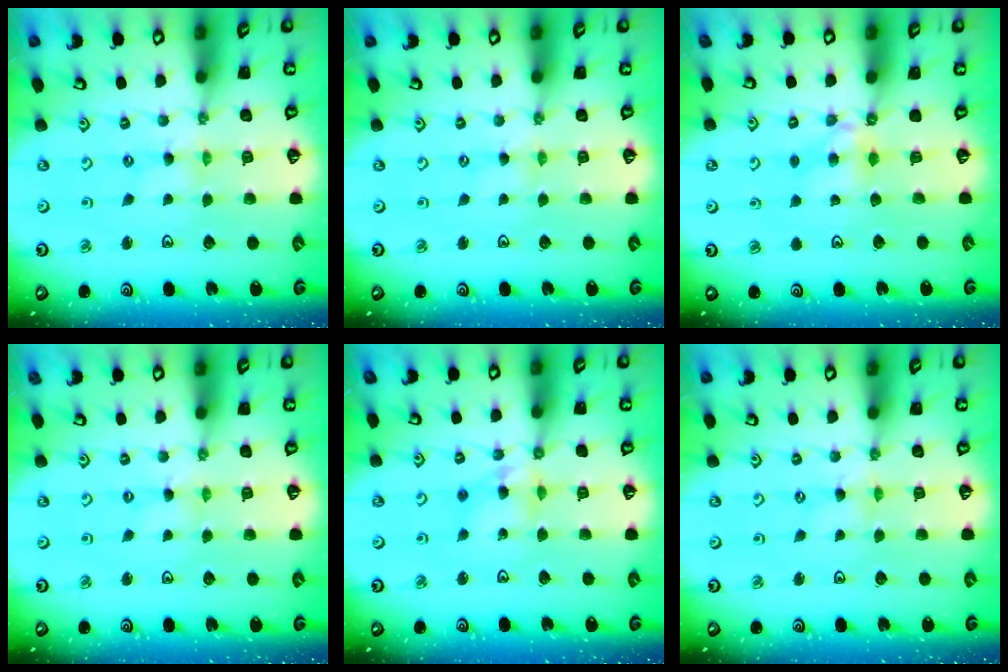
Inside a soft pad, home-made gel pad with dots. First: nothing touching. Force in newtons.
{"total": 1.2, "press": 1.1, "slide": 0.3}
{"total": 4.9, "press": 4.8, "slide": 0.8}
{"total": 0.0}
{"total": 9.0, "press": 8.9, "slide": 0.8}
{"total": 0.6, "press": 0.6, "slide": 0.2}